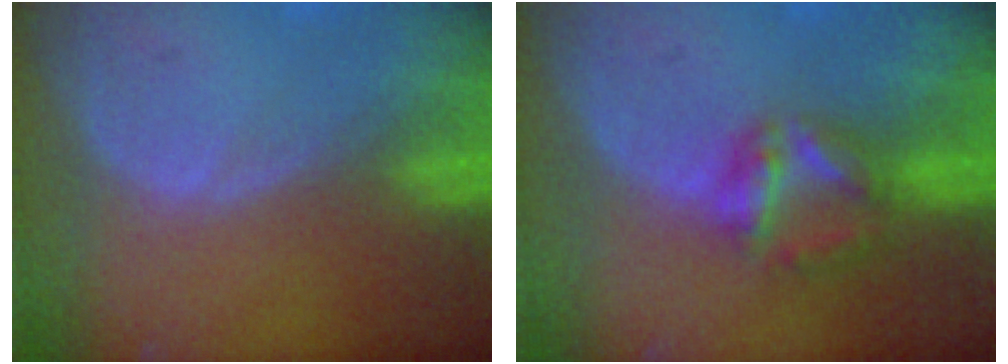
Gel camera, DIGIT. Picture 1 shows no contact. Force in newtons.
{"total": 5.7, "press": 5.4, "slide": 2.0}